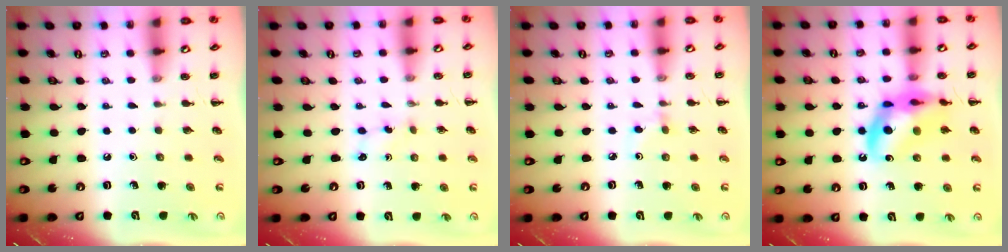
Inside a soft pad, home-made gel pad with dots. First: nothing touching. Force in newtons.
{"total": 1.7, "press": 1.5, "slide": 0.6}
{"total": 2.6, "press": 2.4, "slide": 1.1}
{"total": 15.2, "press": 14.8, "slide": 3.4}